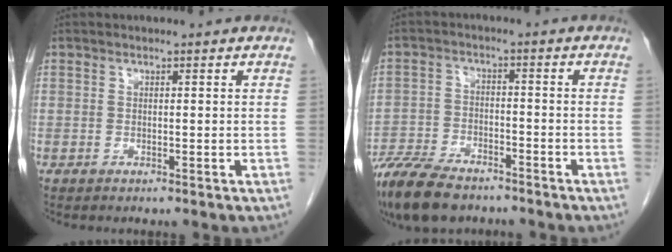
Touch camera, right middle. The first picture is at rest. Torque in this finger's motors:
{"motor_torque": [1.16, -0.98, 0.27, 0.09]}